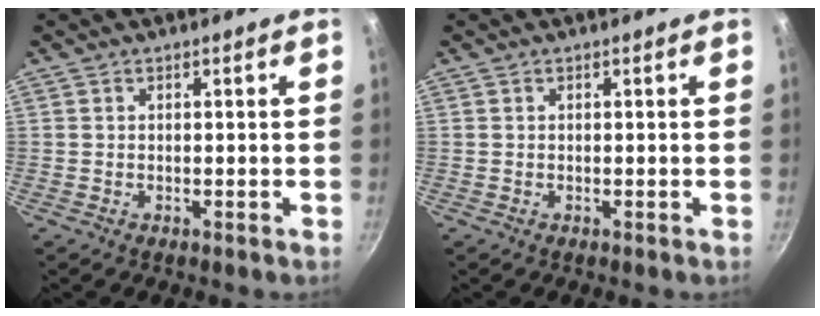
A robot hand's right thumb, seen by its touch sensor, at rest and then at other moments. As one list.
[{"total": 0.0}]